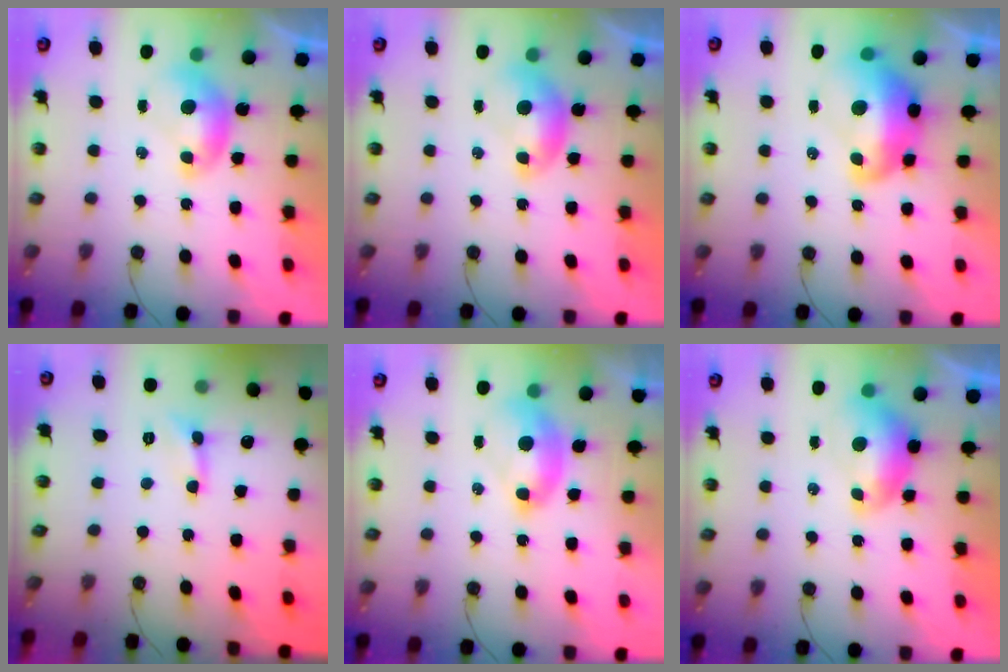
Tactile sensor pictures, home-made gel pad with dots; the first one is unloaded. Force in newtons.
{"total": 0.0}
{"total": 6.8, "press": 6.7, "slide": 1.3}
{"total": 0.0}
{"total": 2.5, "press": 2.5, "slide": 0.6}
{"total": 0.8, "press": 0.7, "slide": 0.4}